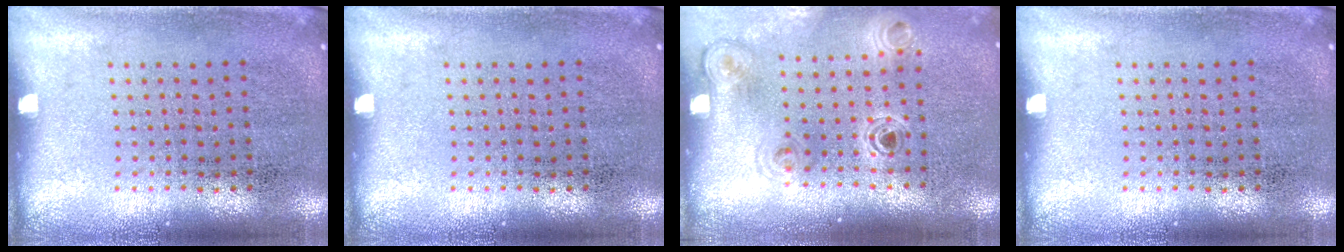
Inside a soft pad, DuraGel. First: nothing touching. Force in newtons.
{"total": 0.0}
{"total": 1.1, "press": 1.1, "slide": 0.2}
{"total": 0.0}